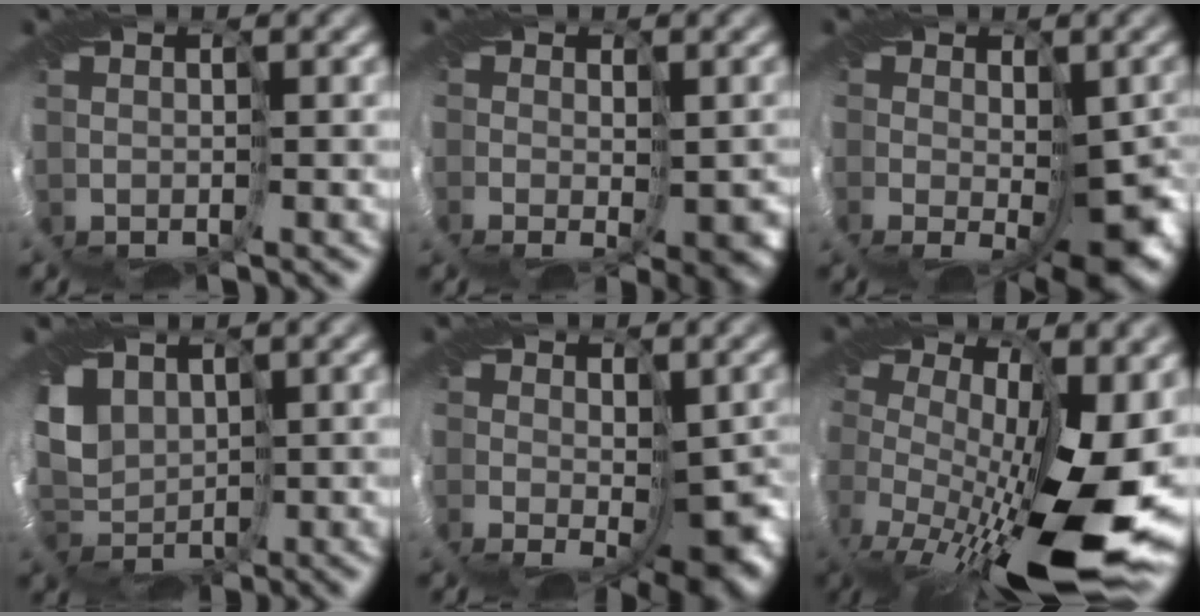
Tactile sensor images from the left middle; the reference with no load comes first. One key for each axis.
{"total": 6.5, "fx": -1.6, "fy": 3.8, "fz": 5.0, "tx": -0.077, "ty": -0.029, "tz": -0.011}
{"total": 8.8, "fx": -2.0, "fy": 4.4, "fz": 7.4, "tx": -0.118, "ty": -0.022, "tz": -0.027}
{"total": 4.7, "fx": 1.3, "fy": 3.7, "fz": 2.6, "tx": -0.055, "ty": -0.002, "tz": 0.027}
{"total": 9.4, "fx": -1.9, "fy": 5.3, "fz": 7.6, "tx": -0.121, "ty": -0.032, "tz": -0.017}
{"total": 15.5, "fx": -3.2, "fy": 6.7, "fz": 13.6, "tx": -0.238, "ty": -0.038, "tz": -0.045}